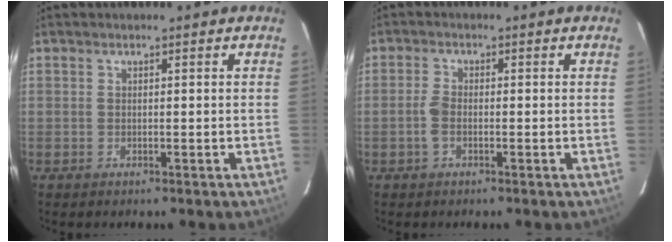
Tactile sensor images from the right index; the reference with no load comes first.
{"total": 2.4, "force": [-0.8, 1.1, 2.0], "torque": [-0.053, 0.004, -0.017]}